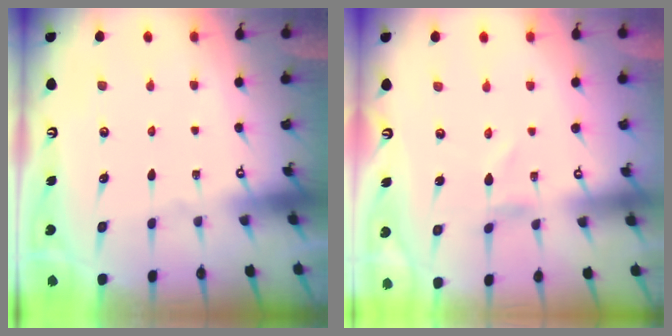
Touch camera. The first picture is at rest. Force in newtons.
{"total": 0.7, "press": 0.7, "slide": 0.1}